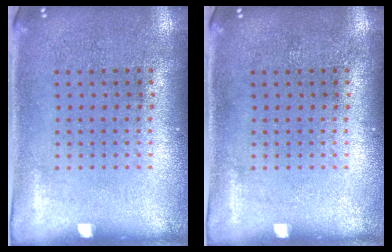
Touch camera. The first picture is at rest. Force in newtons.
{"total": 0.0}